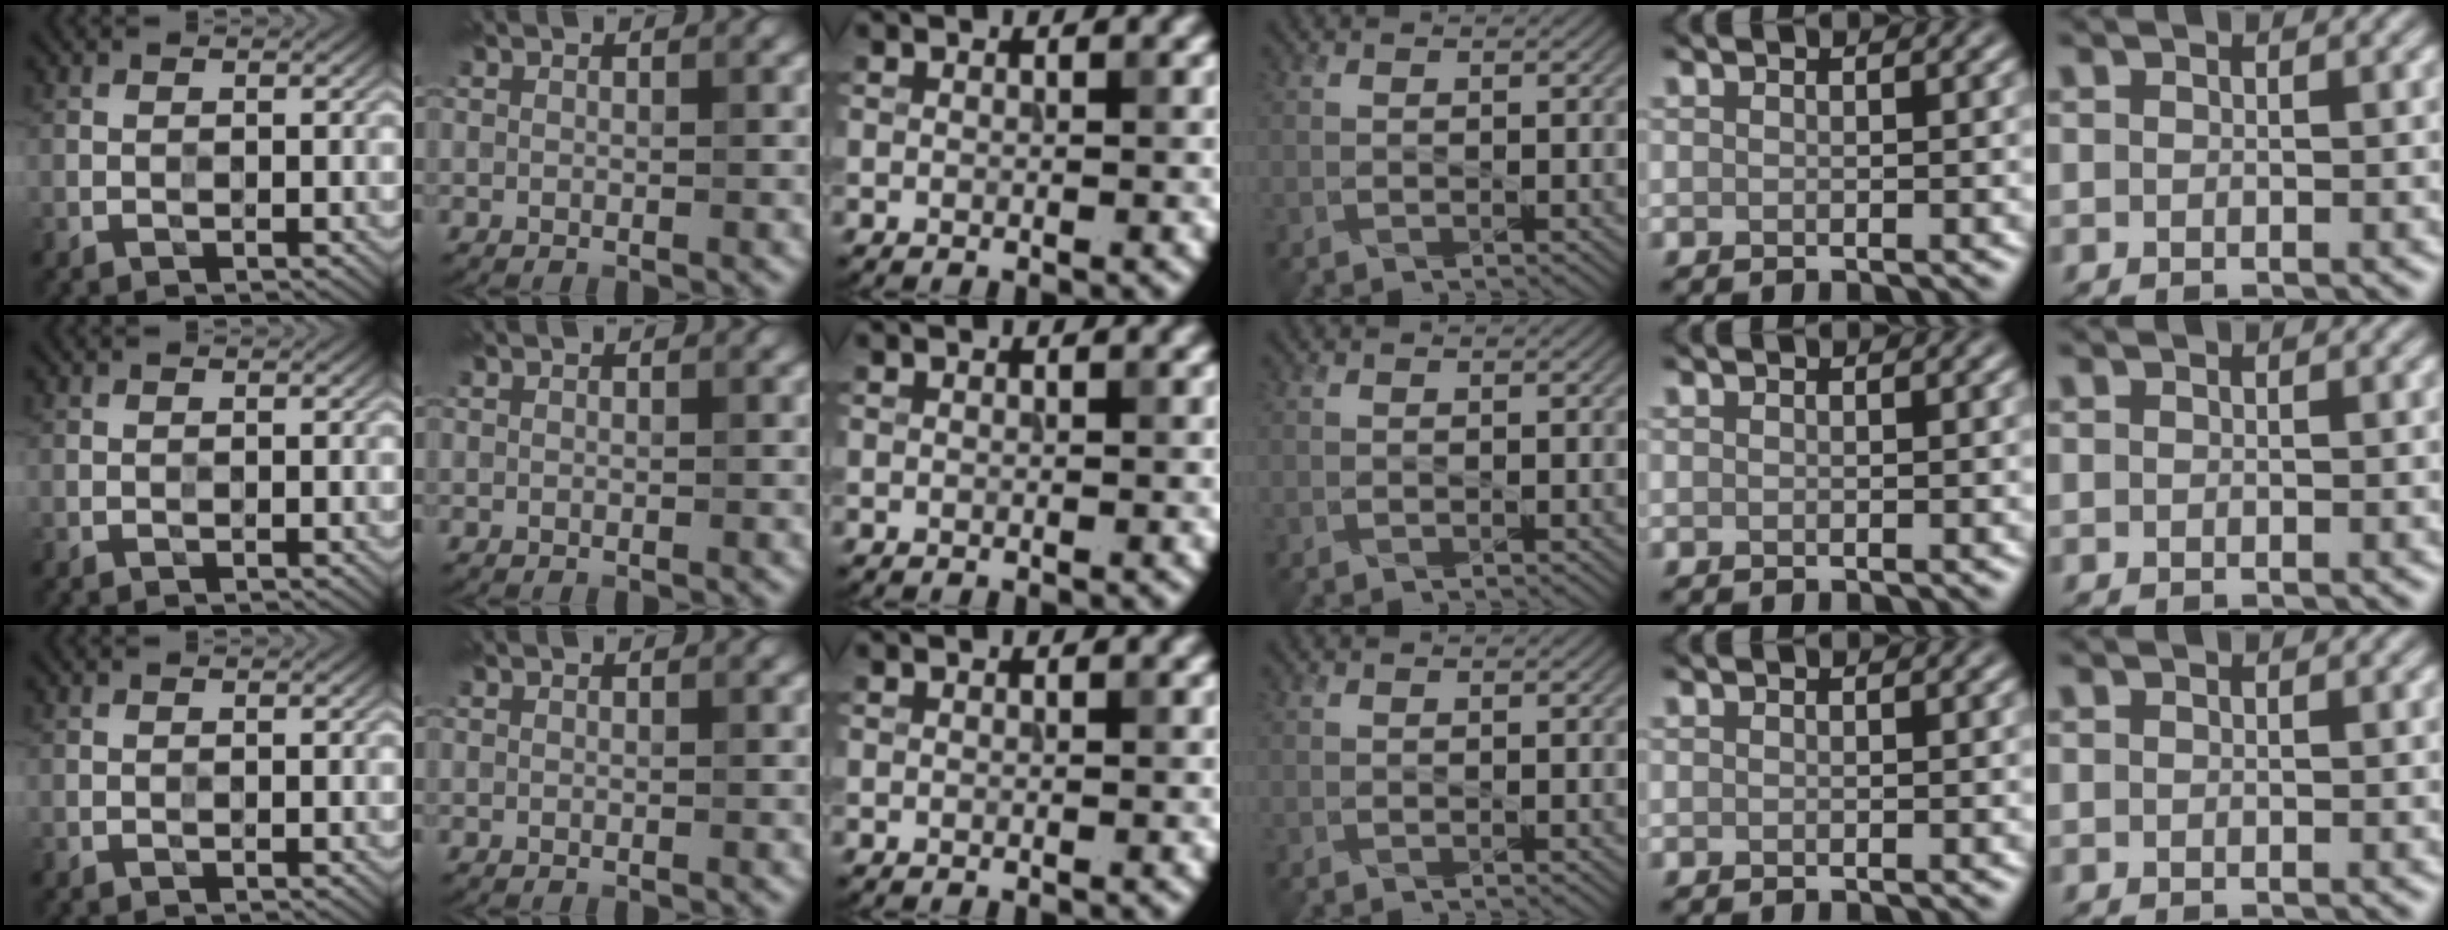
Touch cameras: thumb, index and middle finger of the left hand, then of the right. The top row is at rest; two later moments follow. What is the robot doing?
{"motion": "press", "object": "grip strengthener"}